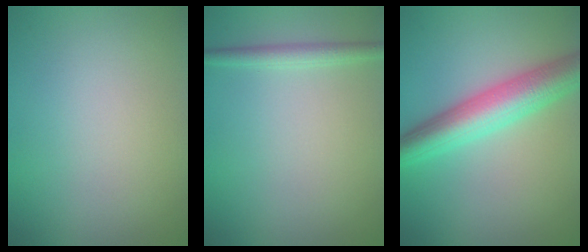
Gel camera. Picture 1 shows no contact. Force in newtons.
{"total": 1.7, "press": 1.7, "slide": 0.0}
{"total": 6.4, "press": 6.4, "slide": 0.2}